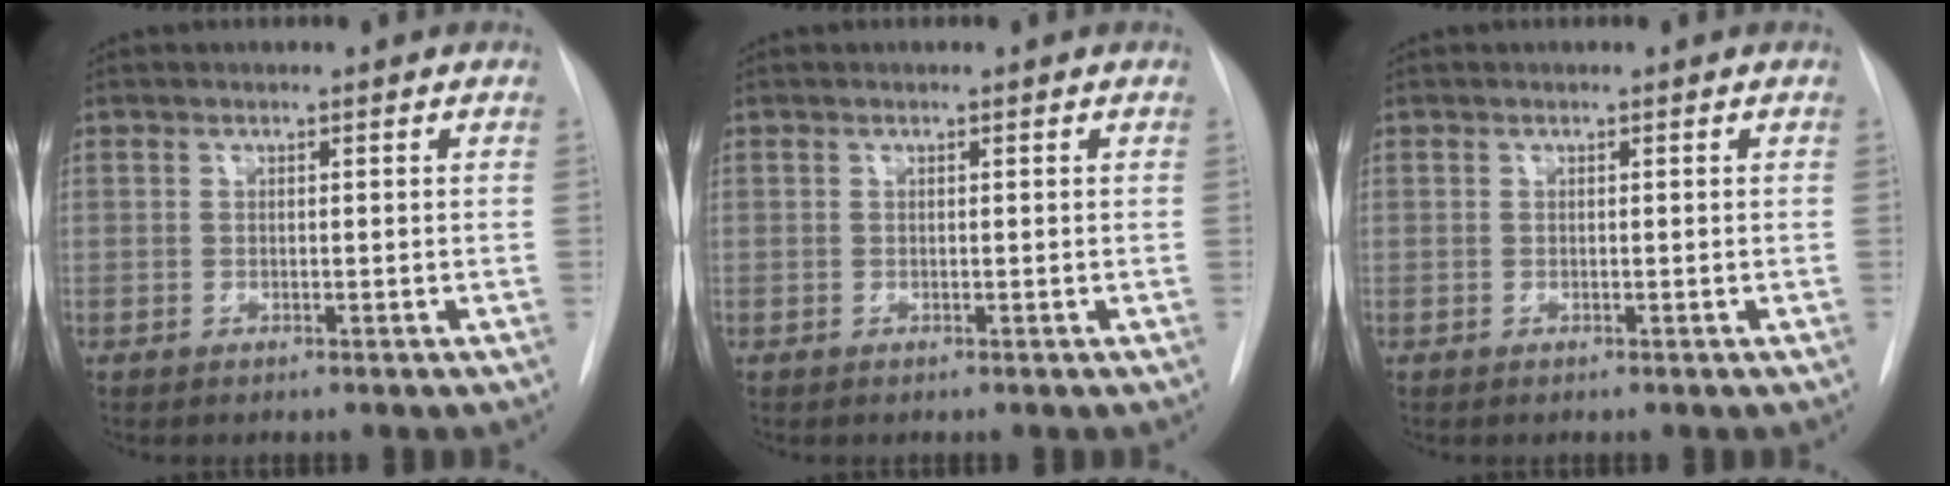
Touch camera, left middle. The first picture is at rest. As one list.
[{"total": 0.0}, {"total": 0.0}]